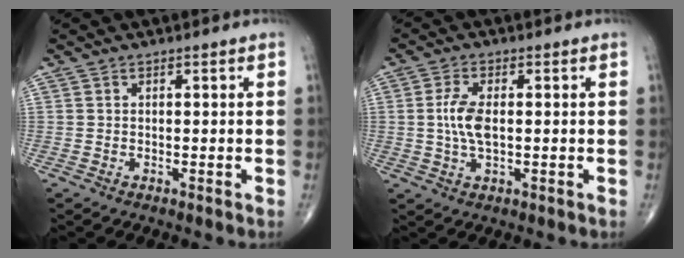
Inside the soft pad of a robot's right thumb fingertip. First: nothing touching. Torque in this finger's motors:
{"motor_torque": [1.14, 1.15, 1.02, -0.42, 0.06]}